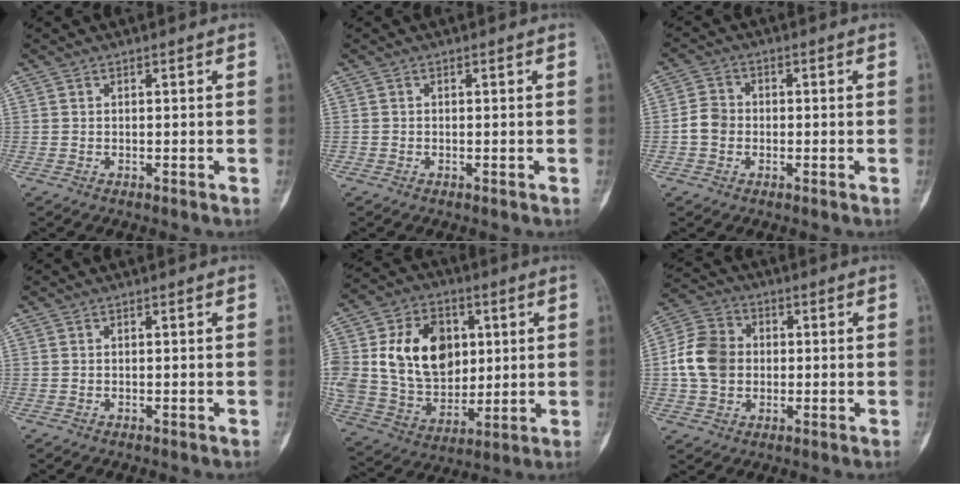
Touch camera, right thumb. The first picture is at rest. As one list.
[{"total": 0.0}, {"total": 4.2, "force": [-0.9, 3.5, 2.0], "torque": [-0.029, 0.013, -0.023]}, {"total": 0.0}, {"total": 21.8, "force": [4.3, 16.2, 13.9], "torque": [-0.234, 0.001, 0.093]}, {"total": 10.4, "force": [-0.1, 8.5, 6.0], "torque": [-0.099, 0.018, -0.009]}]